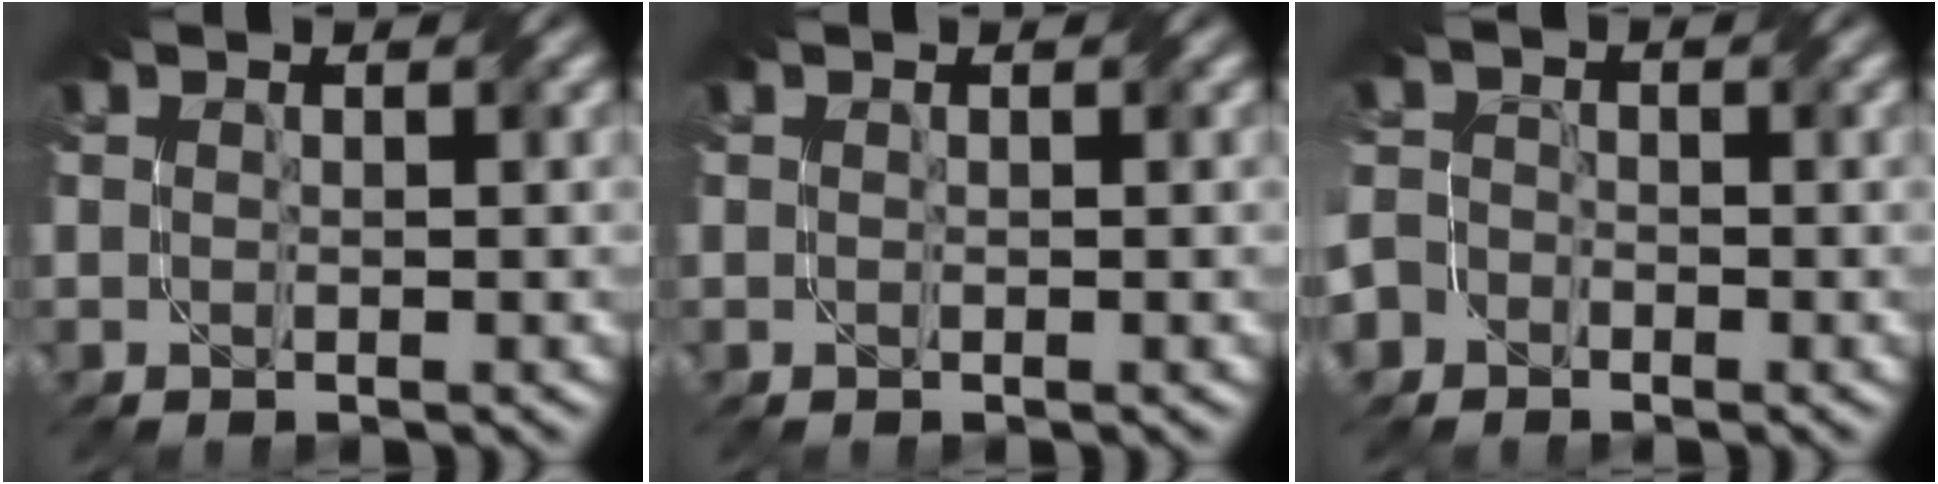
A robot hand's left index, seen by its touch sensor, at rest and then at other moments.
{"total": 0.0}
{"total": 3.7, "force": [-2.4, 2.8, 0.4], "torque": [0.002, 0.003, -0.049]}